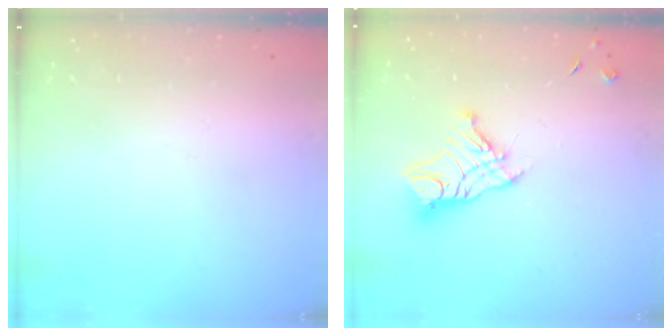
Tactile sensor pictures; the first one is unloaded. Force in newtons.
{"total": 13.1, "press": 13.0, "slide": 1.3}